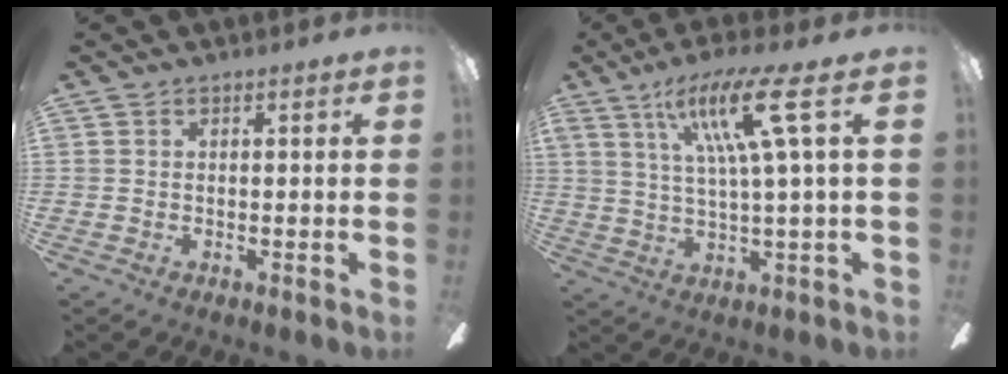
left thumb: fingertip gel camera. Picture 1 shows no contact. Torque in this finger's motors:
{"motor_torque": [1.88, 1.78, 2.07, -0.71, 0.43]}